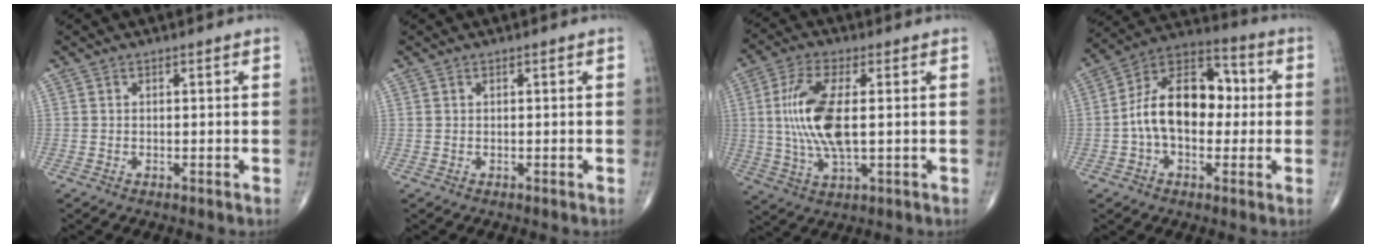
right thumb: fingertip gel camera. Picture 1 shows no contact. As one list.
[{"total": 0.0}, {"total": 12.7, "force": [1.0, 4.8, 11.8], "torque": [-0.258, -0.004, 0.022]}, {"total": 16.1, "force": [-0.1, 10.2, 12.5], "torque": [-0.183, 0.045, -0.013]}]